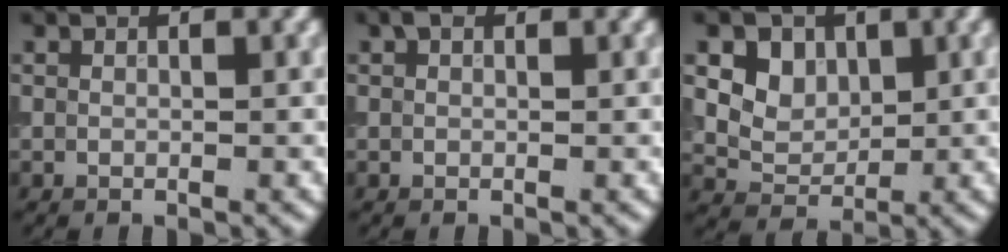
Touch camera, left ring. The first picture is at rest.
{"total": 0.8, "force": [0.4, 0.4, 0.5], "torque": [-0.006, 0.004, 0.004]}
{"total": 5.7, "force": [2.4, 4.4, 2.6], "torque": [-0.056, 0.004, 0.051]}